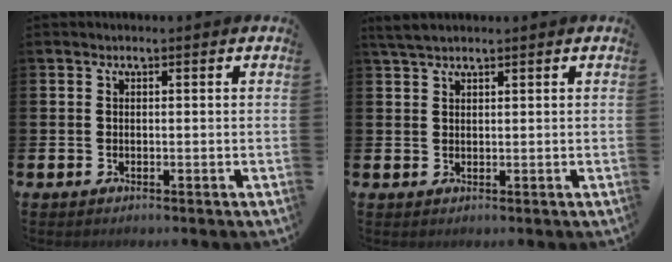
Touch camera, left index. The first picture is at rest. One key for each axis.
{"total": 2.4, "fx": 2.1, "fy": 0.5, "fz": 1.0, "tx": -0.020, "ty": 0.002, "tz": 0.038}